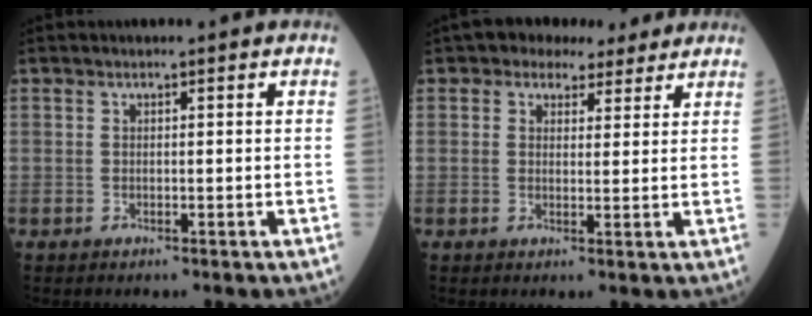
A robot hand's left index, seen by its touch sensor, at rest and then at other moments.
{"total": 5.3, "force": [4.0, 3.2, 1.5], "torque": [-0.017, 0.017, 0.053]}